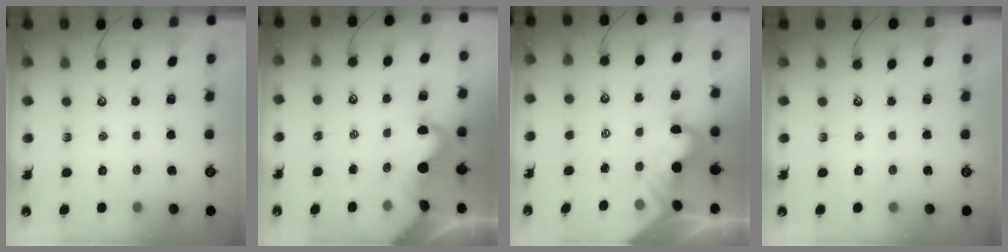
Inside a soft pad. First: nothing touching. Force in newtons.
{"total": 1.7, "press": 1.7, "slide": 0.2}
{"total": 5.8, "press": 5.7, "slide": 1.2}
{"total": 0.0}